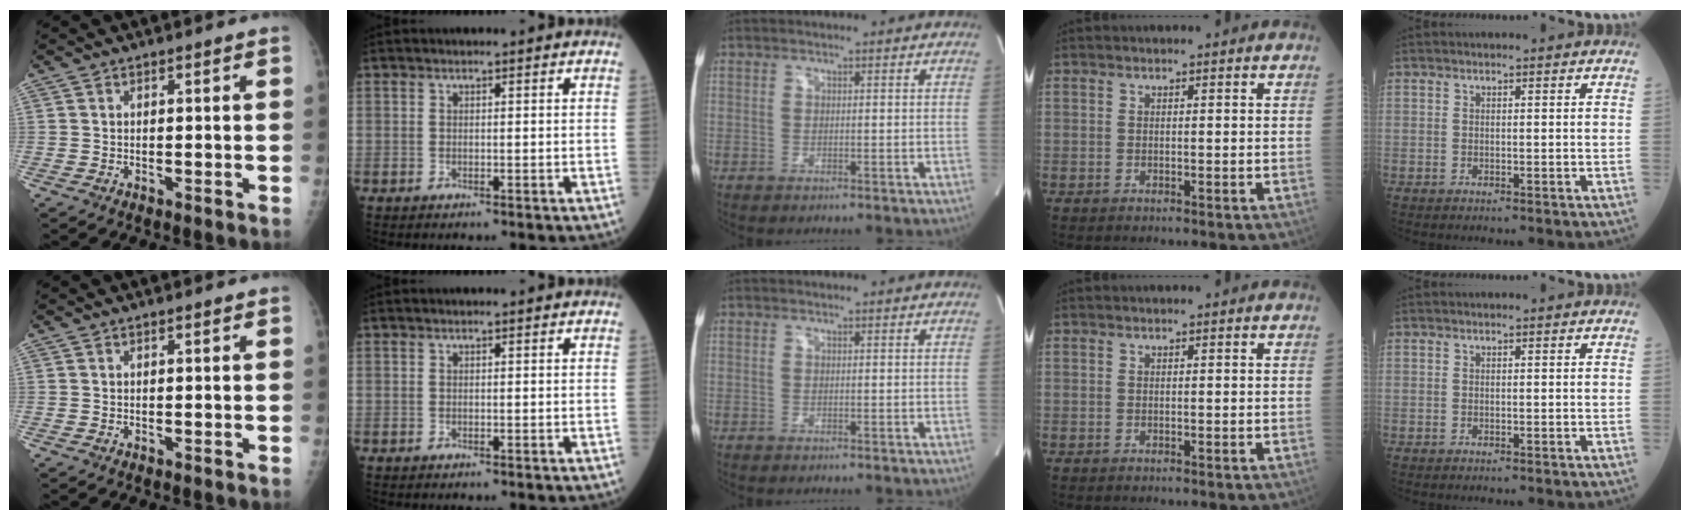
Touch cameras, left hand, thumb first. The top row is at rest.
{}